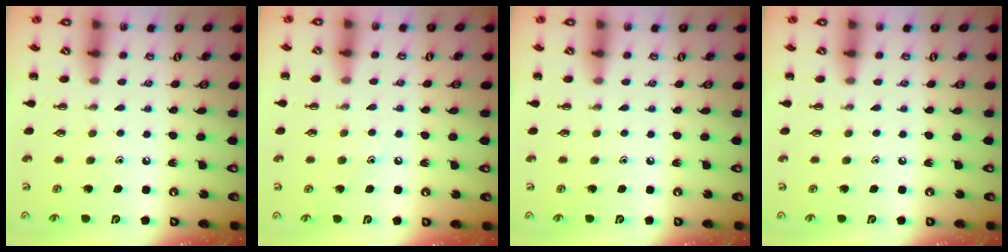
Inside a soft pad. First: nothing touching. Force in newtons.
{"total": 6.3, "press": 6.0, "slide": 1.8}
{"total": 0.0}
{"total": 0.0}